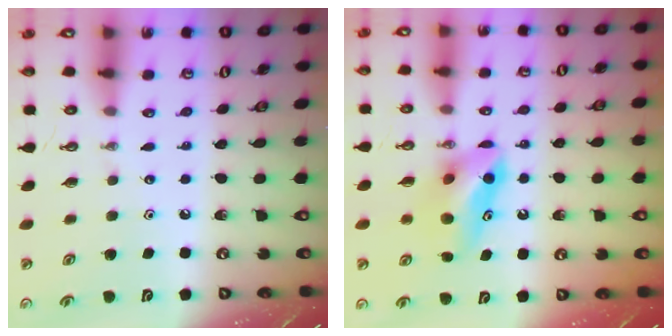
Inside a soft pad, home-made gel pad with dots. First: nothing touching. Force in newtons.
{"total": 8.1, "press": 7.8, "slide": 2.3}